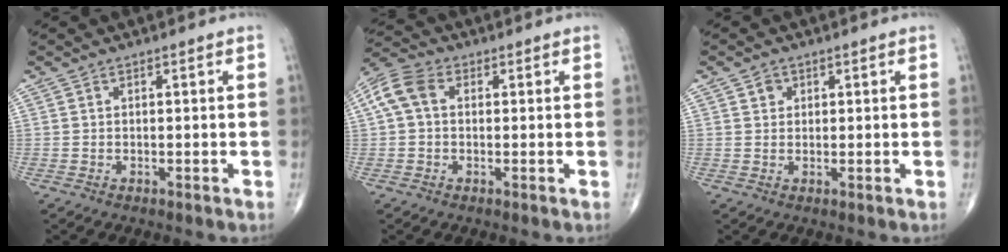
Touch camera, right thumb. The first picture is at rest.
{"total": 7.0, "force": [1.1, 5.0, 4.8], "torque": [-0.105, 0.026, 0.015]}
{"total": 1.7, "force": [0.8, 1.4, 0.6], "torque": [0.002, -0.003, 0.010]}